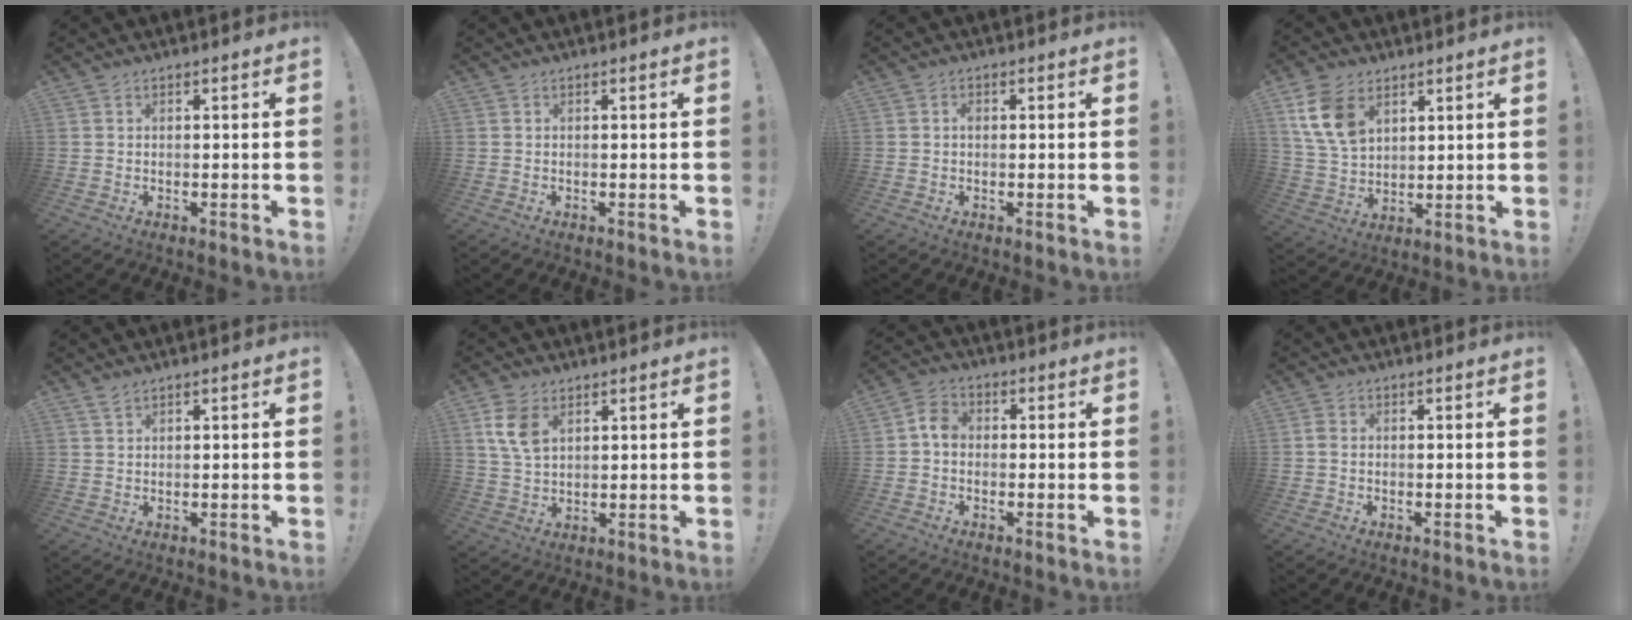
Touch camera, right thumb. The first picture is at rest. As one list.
[{"total": 0.0}, {"total": 0.9, "force": [-0.2, 0.7, 0.6], "torque": [-0.013, 0.005, -0.005]}, {"total": 12.5, "force": [6.2, 8.3, 7.1], "torque": [-0.140, -0.014, 0.126]}, {"total": 1.7, "force": [1.4, 0.5, 0.9], "torque": [-0.018, -0.003, 0.025]}, {"total": 8.3, "force": [3.8, 5.0, 5.4], "torque": [-0.108, -0.003, 0.076]}, {"total": 5.1, "force": [-0.8, 3.7, 3.3], "torque": [-0.073, 0.022, -0.011]}, {"total": 1.9, "force": [0.0, 1.3, 1.4], "torque": [-0.027, 0.006, 0.001]}]